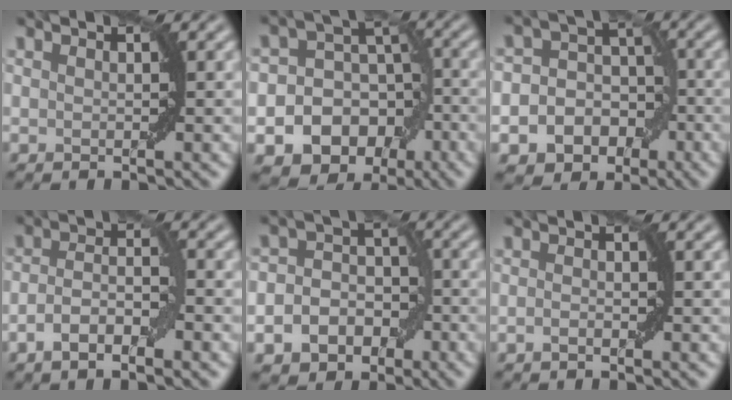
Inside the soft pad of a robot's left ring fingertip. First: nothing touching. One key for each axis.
{"total": 12.5, "fx": -5.2, "fy": 10.5, "fz": 4.3, "tx": -0.051, "ty": -0.022, "tz": -0.096}
{"total": 9.0, "fx": -3.6, "fy": 7.7, "fz": 2.9, "tx": -0.033, "ty": 0.001, "tz": -0.071}
{"total": 3.9, "fx": -1.7, "fy": 1.4, "fz": 3.3, "tx": -0.061, "ty": 0.003, "tz": -0.033}
{"total": 6.8, "fx": -2.6, "fy": 5.6, "fz": 2.7, "tx": -0.022, "ty": 0.010, "tz": -0.054}
{"total": 0.7, "fx": -0.4, "fy": 0.2, "fz": 0.6, "tx": -0.011, "ty": 0.001, "tz": -0.007}